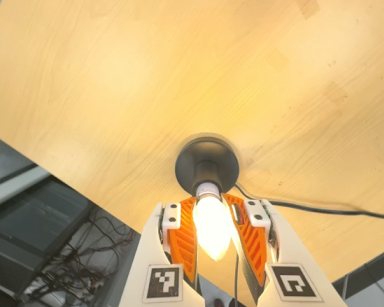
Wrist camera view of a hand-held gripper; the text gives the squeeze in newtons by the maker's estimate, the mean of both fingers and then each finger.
{"total": 22.5, "left": 24.3, "right": 20.7}